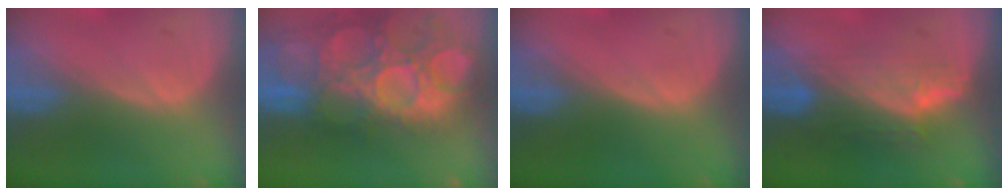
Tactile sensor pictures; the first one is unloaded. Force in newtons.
{"total": 15.0, "press": 12.6, "slide": 8.1}
{"total": 0.0}
{"total": 7.6, "press": 6.7, "slide": 3.5}